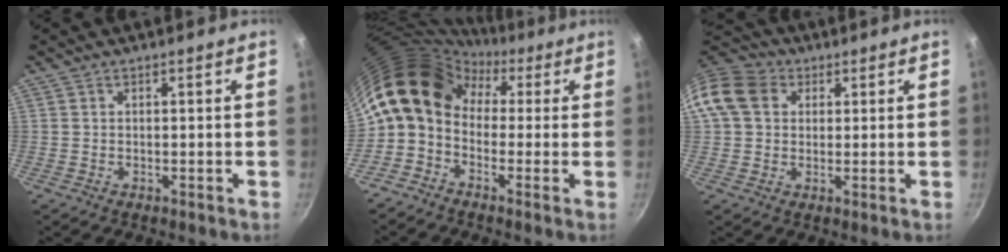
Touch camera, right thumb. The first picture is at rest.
{"total": 13.1, "force": [1.9, 10.0, 8.2], "torque": [-0.126, 0.035, 0.007]}
{"total": 11.7, "force": [2.9, 9.5, 6.1], "torque": [-0.102, 0.021, 0.037]}